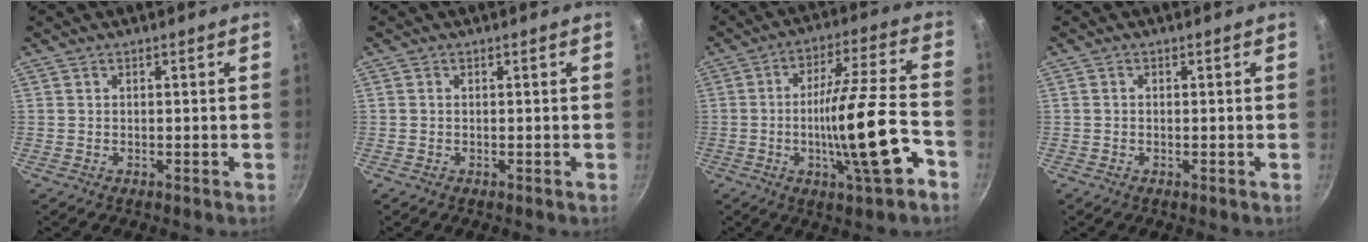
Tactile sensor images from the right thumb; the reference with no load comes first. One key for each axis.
{"total": 0.0}
{"total": 16.9, "fx": -5.9, "fy": 2.6, "fz": 15.6, "tx": -0.239, "ty": 0.029, "tz": -0.097}
{"total": 0.6, "fx": -0.1, "fy": 0.5, "fz": 0.3, "tx": -0.006, "ty": 0.004, "tz": -0.002}